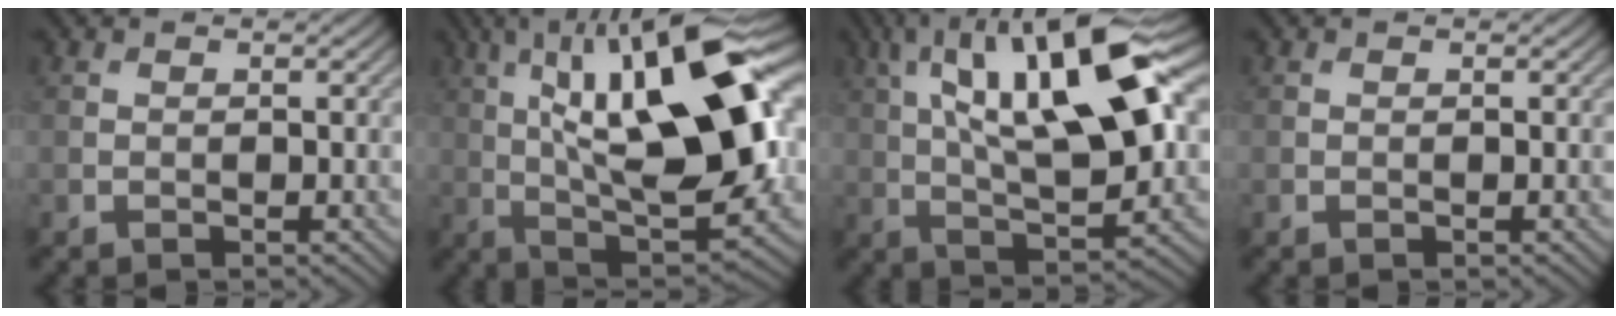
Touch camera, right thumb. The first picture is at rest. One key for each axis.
{"total": 19.3, "fx": 4.4, "fy": 7.1, "fz": 17.4, "tx": -0.291, "ty": 0.037, "tz": 0.068}
{"total": 18.2, "fx": 5.9, "fy": 6.8, "fz": 15.9, "tx": -0.284, "ty": 0.037, "tz": 0.091}
{"total": 0.0}